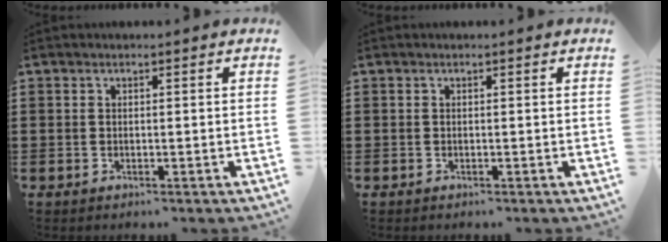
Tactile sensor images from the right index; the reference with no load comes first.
{"total": 0.0}